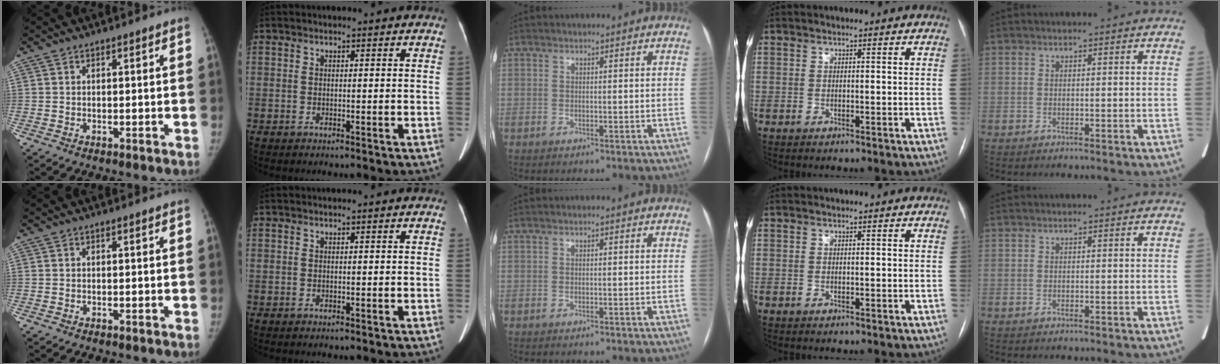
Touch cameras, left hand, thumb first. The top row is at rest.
{}